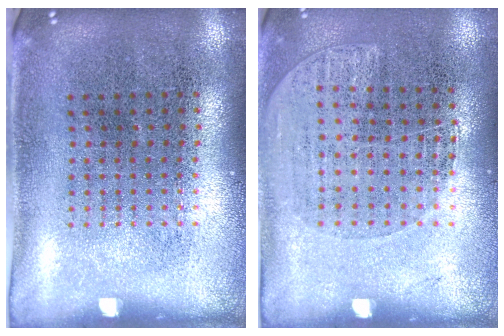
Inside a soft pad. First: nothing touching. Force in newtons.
{"total": 1.1, "press": 0.9, "slide": 0.6}